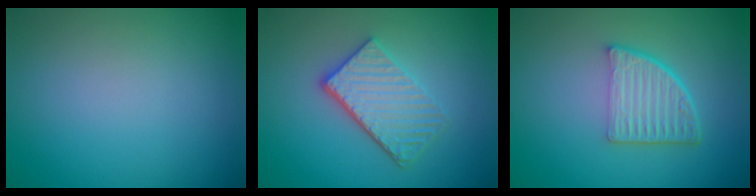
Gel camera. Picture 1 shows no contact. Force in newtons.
{"total": 4.4, "press": 3.5, "slide": 2.7}
{"total": 4.8, "press": 3.3, "slide": 3.4}